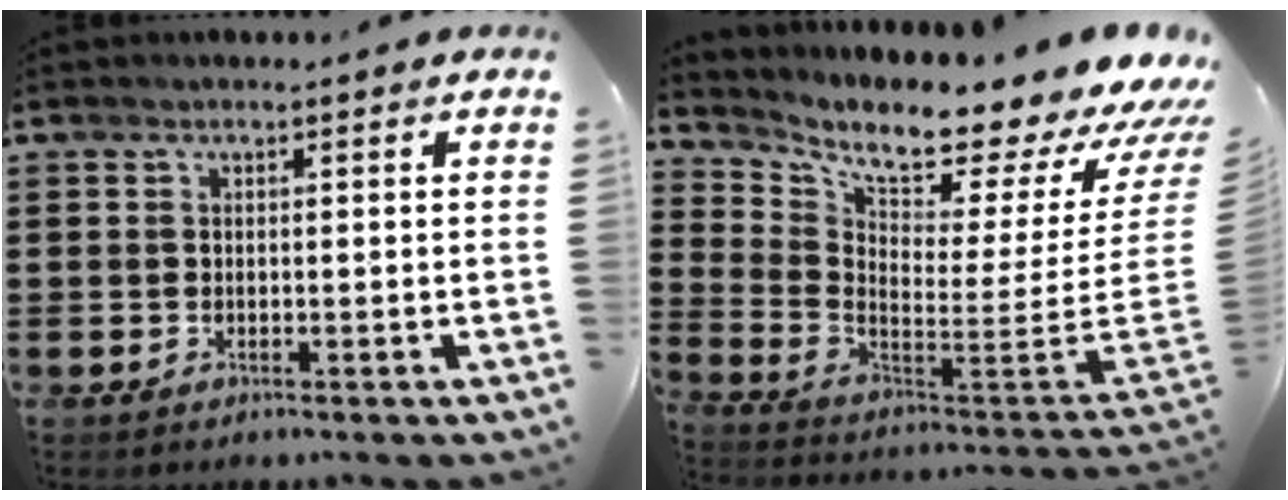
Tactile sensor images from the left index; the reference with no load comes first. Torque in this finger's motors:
{"motor_torque": [1.12, 1.02, 1.05, 0.21]}